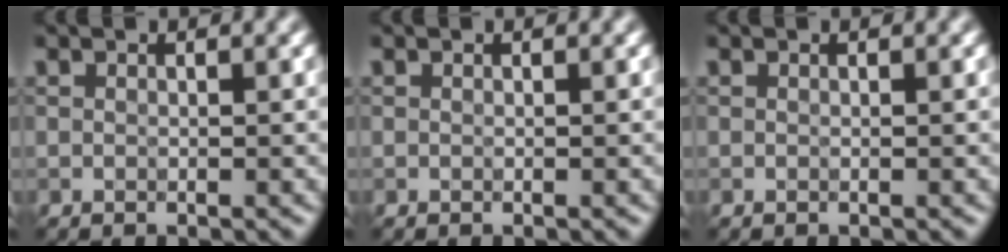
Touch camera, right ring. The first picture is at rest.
{"total": 0.0}
{"total": 0.0}